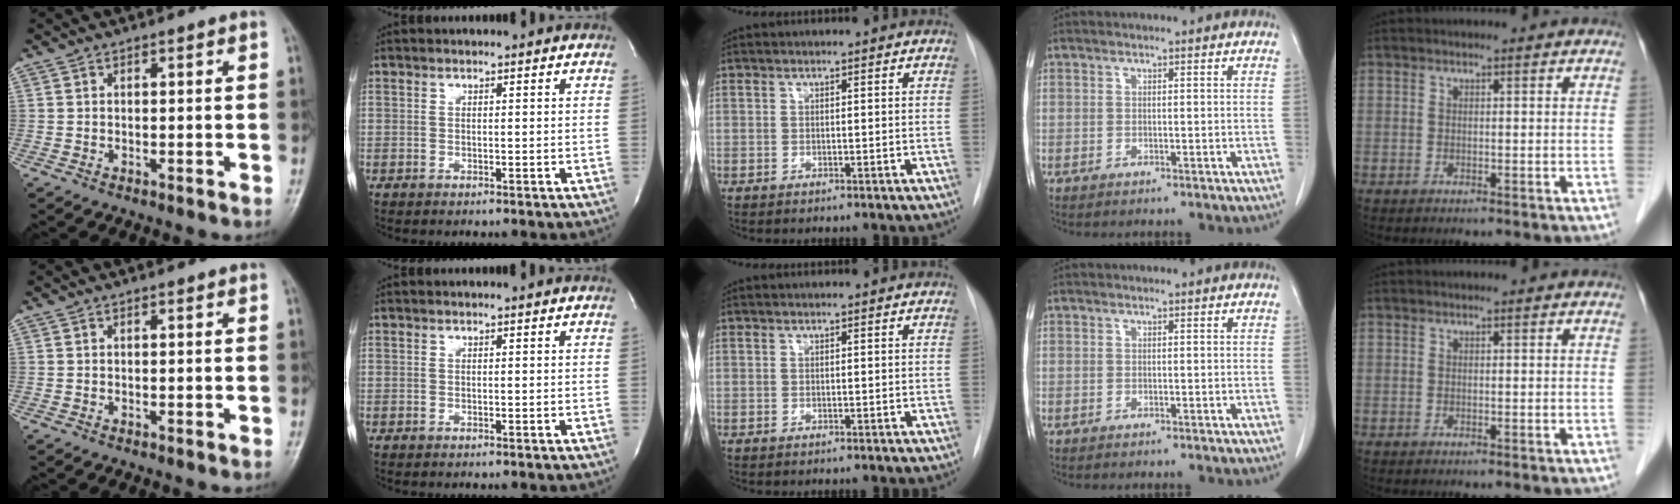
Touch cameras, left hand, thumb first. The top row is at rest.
{}